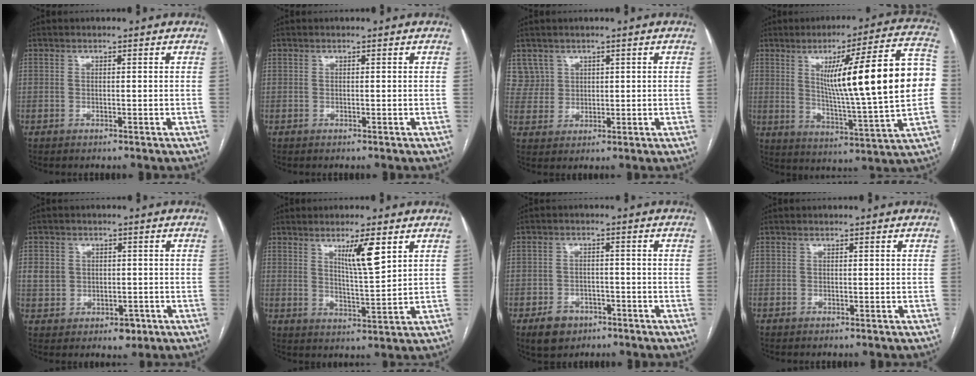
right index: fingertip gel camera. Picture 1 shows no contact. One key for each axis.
{"total": 0.0}
{"total": 4.4, "fx": 2.6, "fy": 3.6, "fz": -0.5, "tx": 0.021, "ty": 0.007, "tz": 0.055}
{"total": 22.8, "fx": 2.9, "fy": 0.3, "fz": 22.6, "tx": -0.305, "ty": 0.013, "tz": 0.035}
{"total": 6.9, "fx": -0.6, "fy": 6.0, "fz": 3.3, "tx": -0.053, "ty": 0.013, "tz": 0.007}
{"total": 6.4, "fx": 3.4, "fy": 0.3, "fz": 5.5, "tx": -0.094, "ty": -0.011, "tz": 0.061}
{"total": 5.0, "fx": -2.9, "fy": 3.7, "fz": 1.7, "tx": -0.027, "ty": 0.006, "tz": -0.038}
{"total": 0.0}